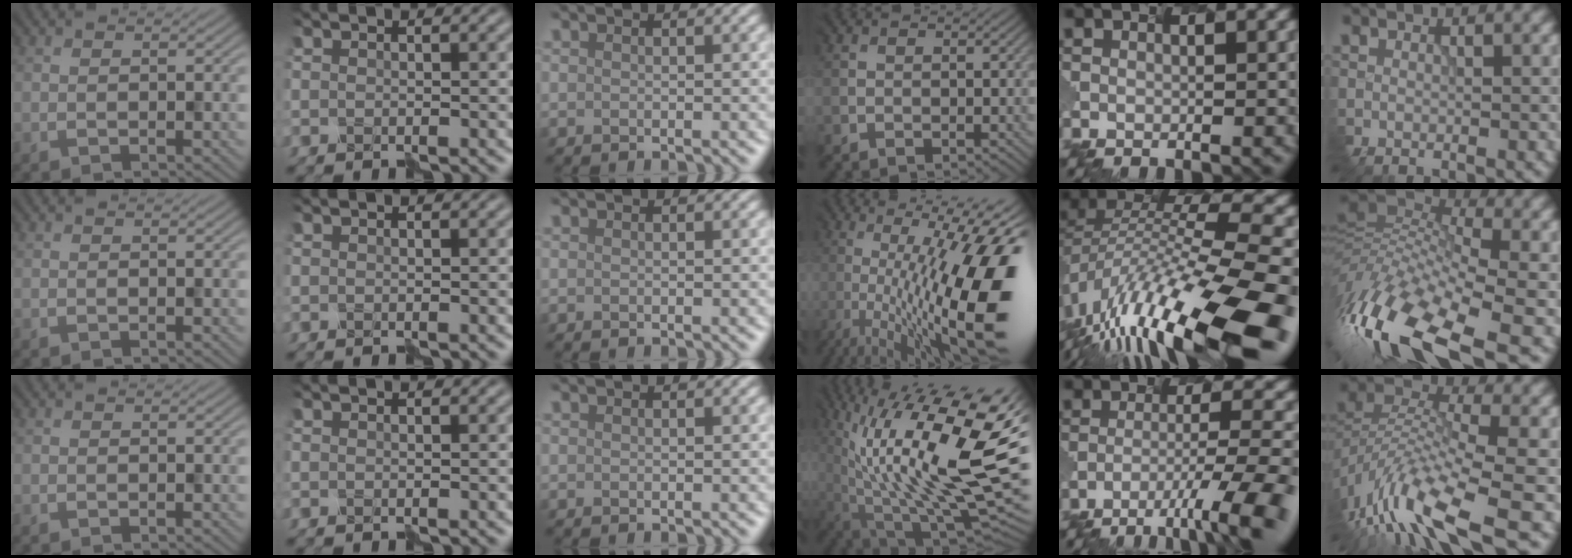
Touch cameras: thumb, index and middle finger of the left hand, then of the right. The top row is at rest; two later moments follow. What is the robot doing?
{"motion": "shake", "object": "plastic piggy bank"}